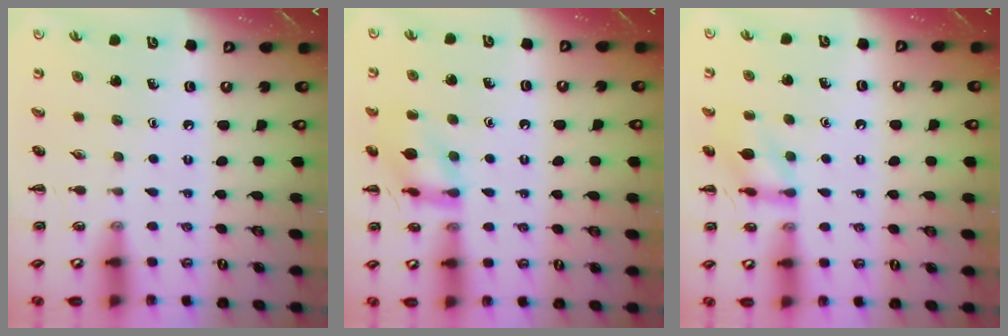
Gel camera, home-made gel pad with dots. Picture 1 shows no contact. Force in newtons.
{"total": 12.6, "press": 12.6, "slide": 0.4}
{"total": 9.7, "press": 9.7, "slide": 0.8}